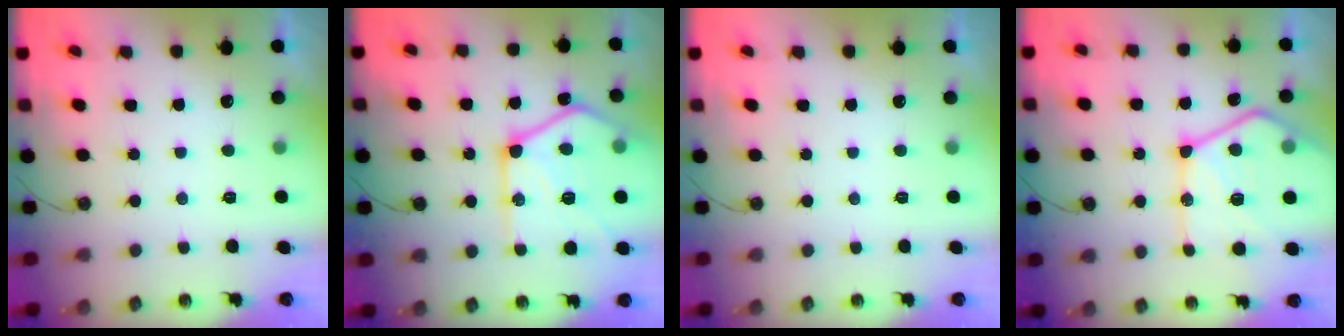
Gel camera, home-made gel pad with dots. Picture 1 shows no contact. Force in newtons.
{"total": 24.2, "press": 24.1, "slide": 1.8}
{"total": 0.0}
{"total": 23.3, "press": 23.2, "slide": 2.7}